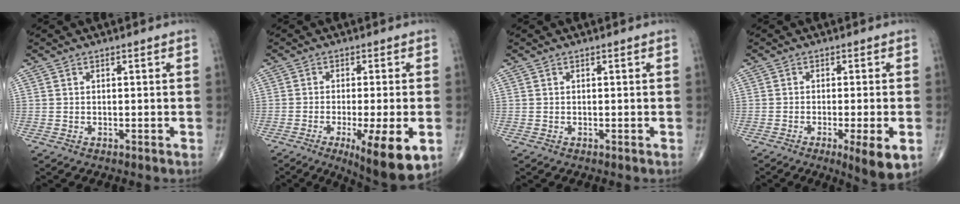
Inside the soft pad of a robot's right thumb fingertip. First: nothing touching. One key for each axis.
{"total": 12.7, "fx": -4.6, "fy": 2.8, "fz": 11.5, "tx": -0.161, "ty": -0.015, "tz": -0.061}
{"total": 0.0}
{"total": 7.4, "fx": -2.6, "fy": 1.2, "fz": 6.8, "tx": -0.099, "ty": -0.013, "tz": -0.038}